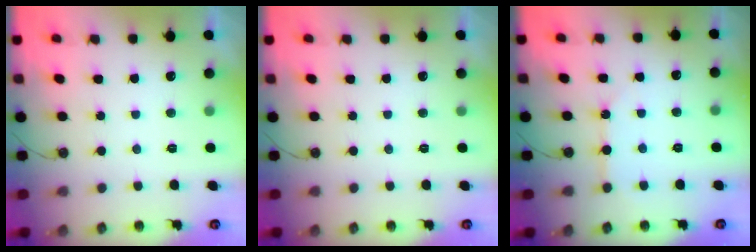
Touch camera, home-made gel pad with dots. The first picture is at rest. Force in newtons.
{"total": 0.0}
{"total": 5.6, "press": 5.5, "slide": 0.5}